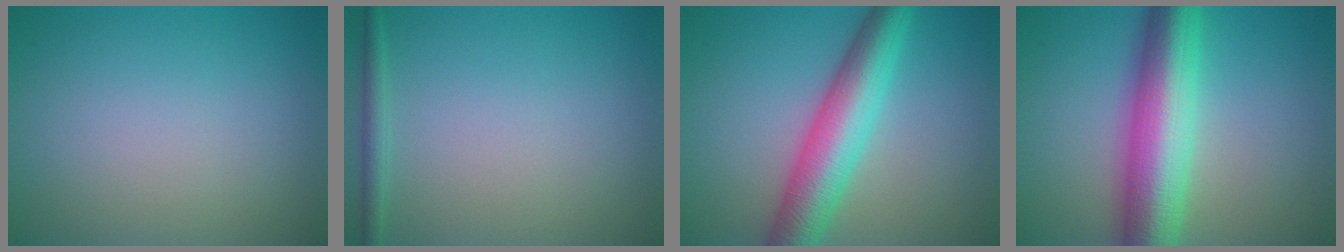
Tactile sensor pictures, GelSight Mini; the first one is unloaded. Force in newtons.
{"total": 1.4, "press": 1.4, "slide": 0.1}
{"total": 7.2, "press": 7.2, "slide": 0.1}
{"total": 9.9, "press": 9.9, "slide": 0.1}